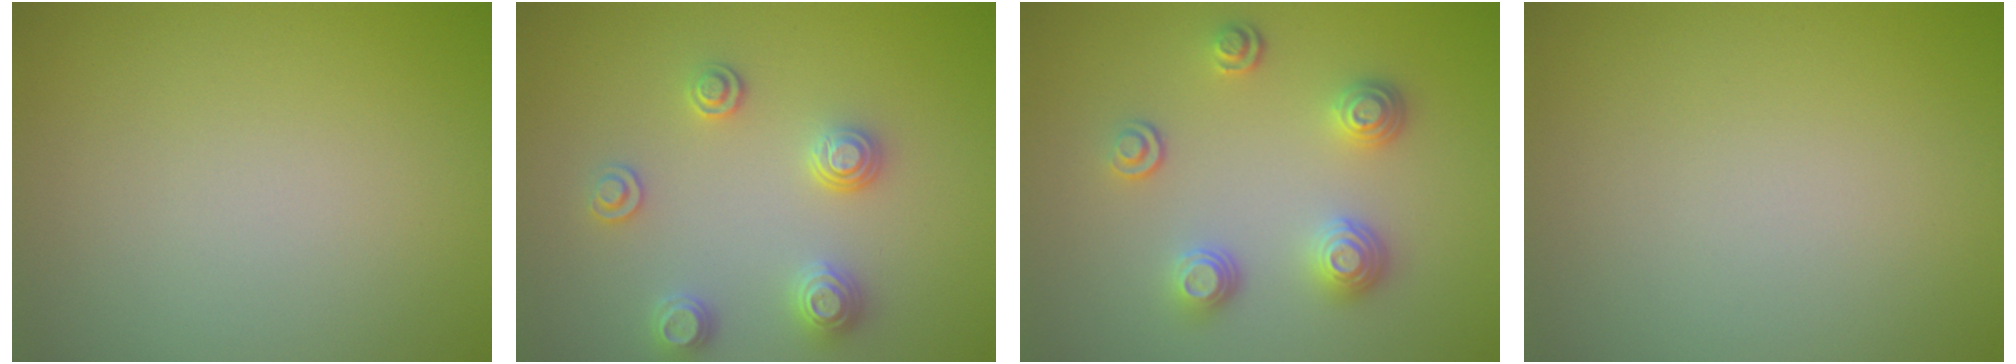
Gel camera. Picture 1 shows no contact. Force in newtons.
{"total": 2.6, "press": 2.6, "slide": 0.2}
{"total": 3.4, "press": 2.9, "slide": 1.8}
{"total": 0.0}